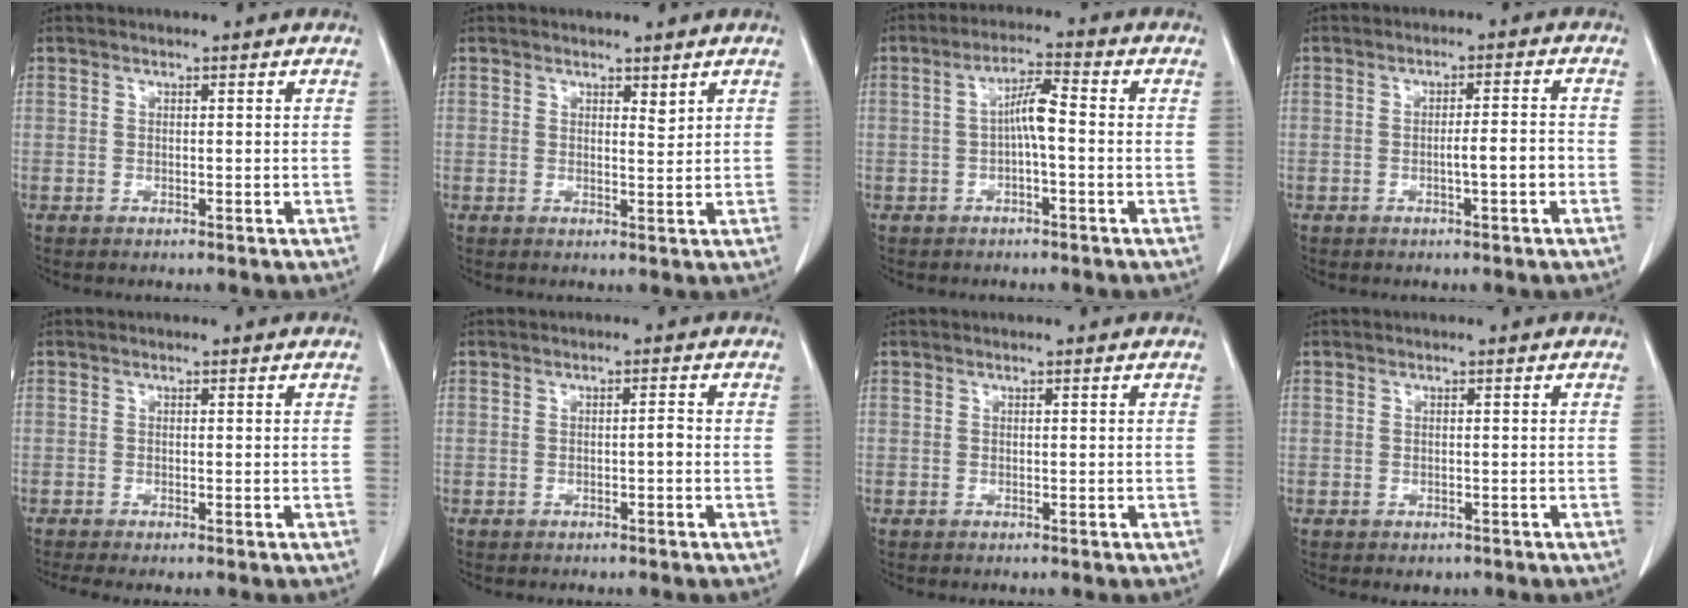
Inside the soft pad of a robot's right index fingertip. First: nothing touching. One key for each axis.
{"total": 1.4, "fx": 1.1, "fy": 0.3, "fz": 0.7, "tx": -0.014, "ty": -0.011, "tz": 0.018}
{"total": 4.7, "fx": -0.4, "fy": 0.6, "fz": 4.6, "tx": -0.087, "ty": 0.015, "tz": -0.006}
{"total": 3.4, "fx": -1.1, "fy": 0.2, "fz": 3.2, "tx": -0.050, "ty": 0.005, "tz": -0.015}
{"total": 1.1, "fx": -0.9, "fy": 0.1, "fz": 0.7, "tx": -0.019, "ty": -0.006, "tz": -0.017}
{"total": 1.0, "fx": -0.3, "fy": 0.1, "fz": 1.0, "tx": -0.014, "ty": 0.003, "tz": -0.003}
{"total": 0.0}
{"total": 1.3, "fx": -0.7, "fy": 1.0, "fz": 0.3, "tx": -0.009, "ty": 0.001, "tz": -0.004}